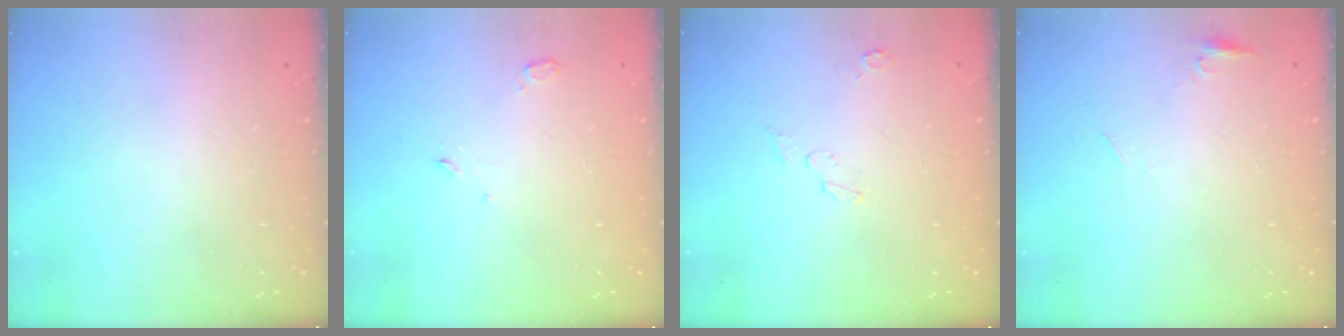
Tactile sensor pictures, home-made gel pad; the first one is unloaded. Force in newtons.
{"total": 2.7, "press": 2.6, "slide": 0.8}
{"total": 3.4, "press": 3.4, "slide": 0.3}
{"total": 4.7, "press": 4.6, "slide": 0.5}